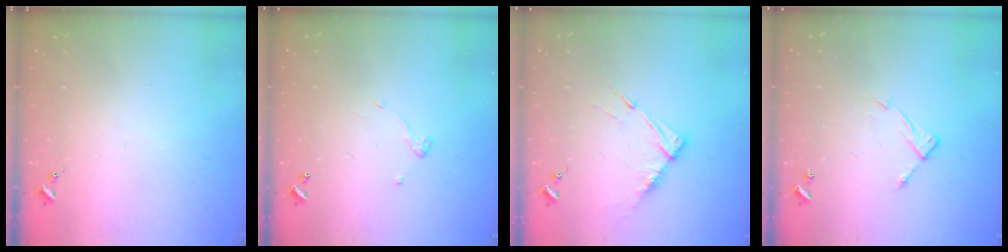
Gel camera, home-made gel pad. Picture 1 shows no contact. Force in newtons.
{"total": 4.9, "press": 4.9, "slide": 0.2}
{"total": 9.4, "press": 9.4, "slide": 0.6}
{"total": 6.4, "press": 6.4, "slide": 0.3}